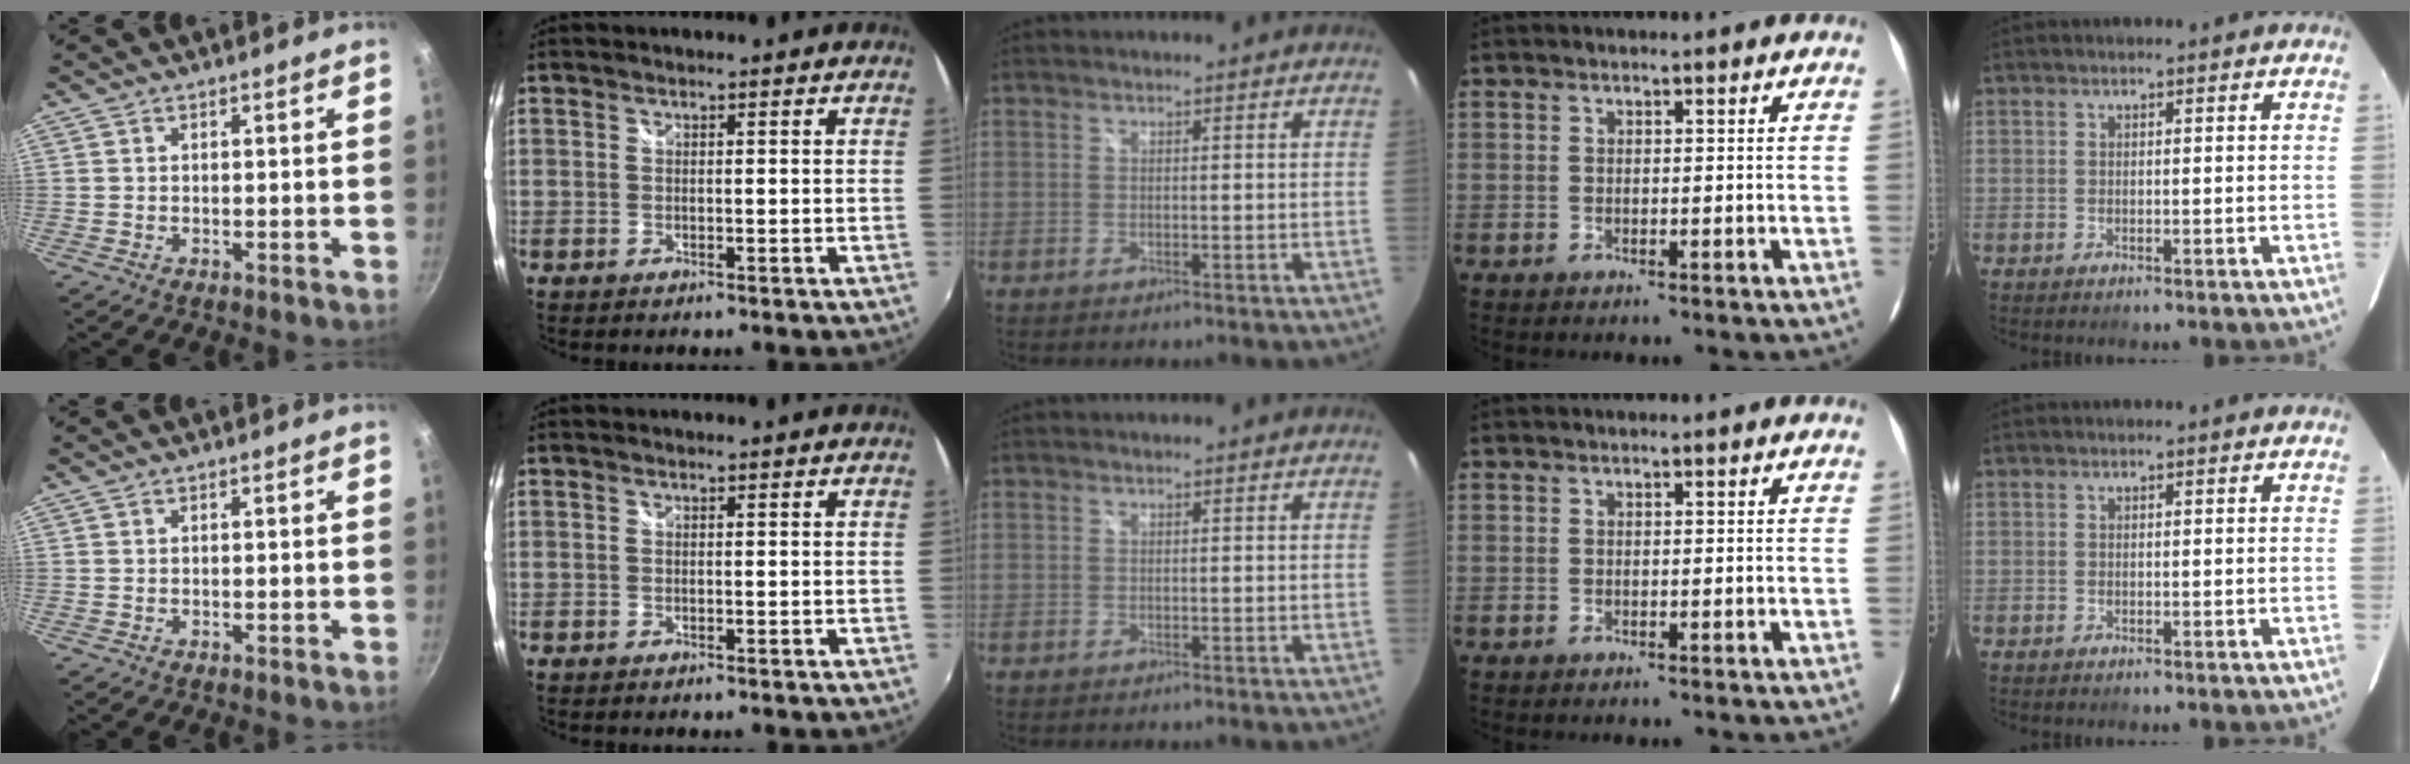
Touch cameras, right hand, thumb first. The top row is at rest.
{}